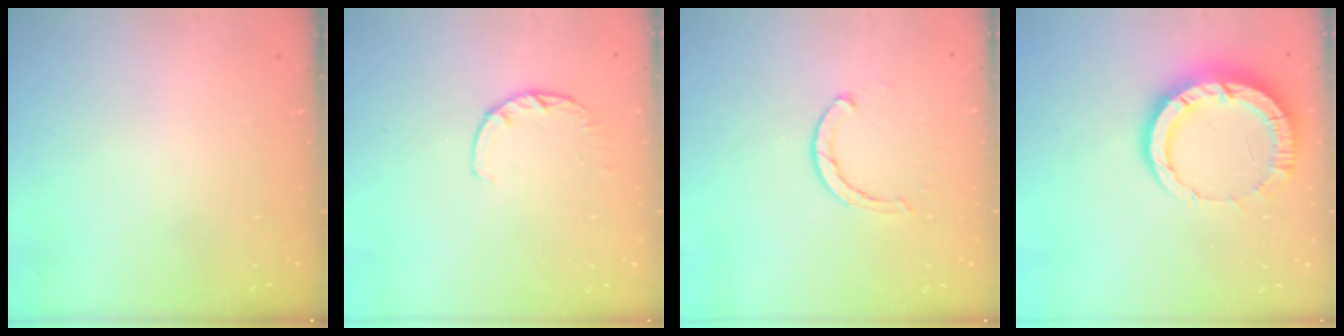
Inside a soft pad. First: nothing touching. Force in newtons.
{"total": 3.0, "press": 2.9, "slide": 0.4}
{"total": 3.6, "press": 3.6, "slide": 0.3}
{"total": 11.3, "press": 11.2, "slide": 1.2}